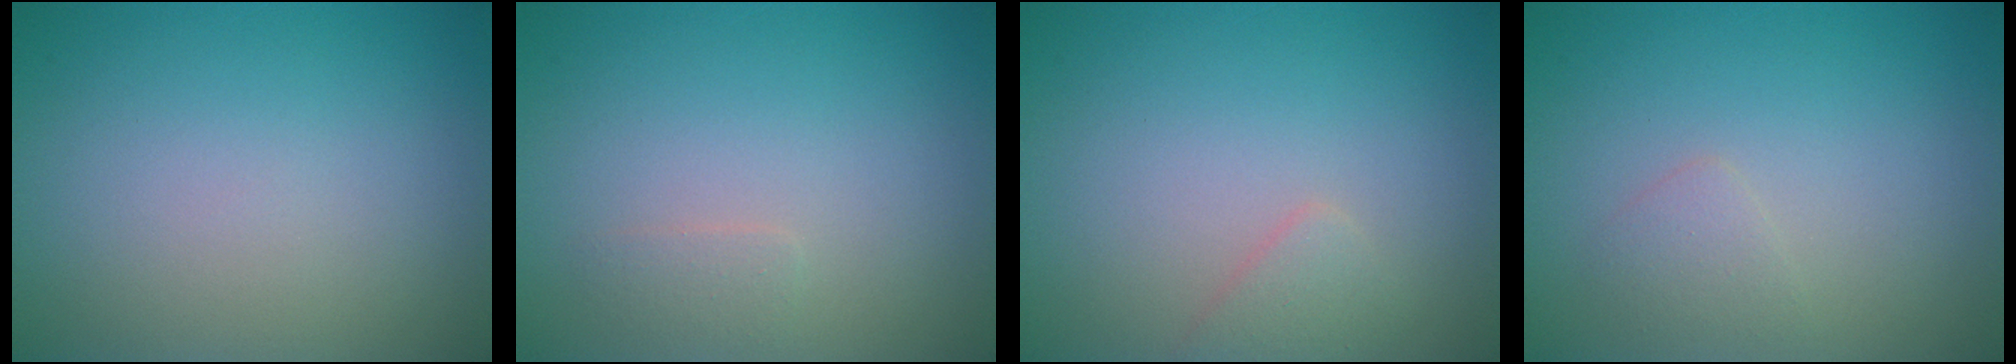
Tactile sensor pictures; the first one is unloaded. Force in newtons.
{"total": 0.8, "press": 0.8, "slide": 0.0}
{"total": 1.2, "press": 1.2, "slide": 0.1}
{"total": 1.2, "press": 1.2, "slide": 0.1}